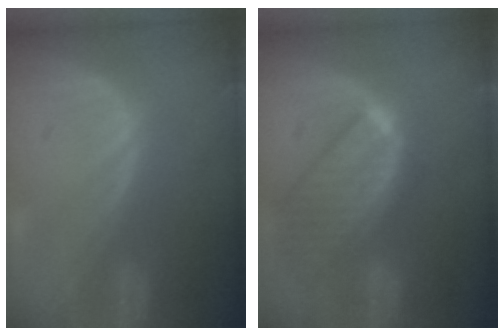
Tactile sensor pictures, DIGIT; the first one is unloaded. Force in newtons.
{"total": 9.8, "press": 8.6, "slide": 4.7}